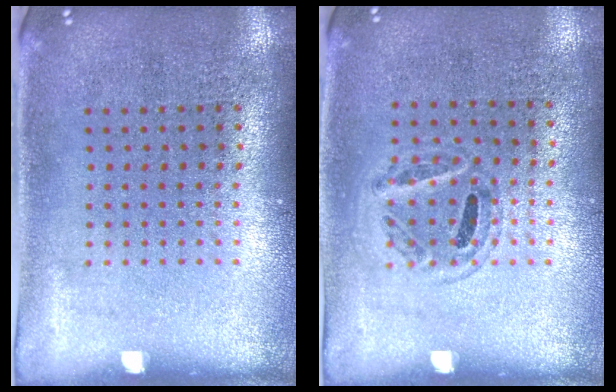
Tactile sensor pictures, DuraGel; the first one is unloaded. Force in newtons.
{"total": 1.0, "press": 0.8, "slide": 0.6}